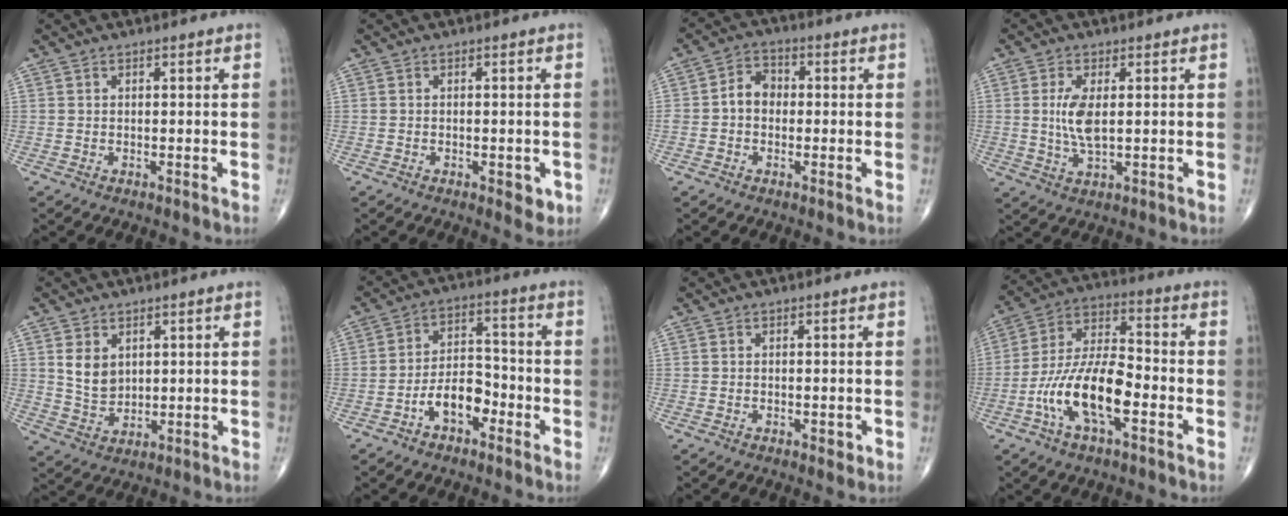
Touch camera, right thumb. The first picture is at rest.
{"total": 2.9, "force": [-1.0, 1.4, 2.3], "torque": [-0.019, -0.004, -0.011]}
{"total": 5.2, "force": [-0.4, 4.1, 3.1], "torque": [-0.038, 0.021, -0.018]}
{"total": 5.8, "force": [0.6, 2.3, 5.3], "torque": [-0.111, -0.009, 0.014]}
{"total": 5.6, "force": [1.9, 4.1, 3.4], "torque": [-0.046, -0.019, 0.045]}
{"total": 8.0, "force": [-4.0, 4.5, 5.2], "torque": [-0.070, 0.040, -0.076]}
{"total": 1.1, "force": [-0.5, 0.6, 0.8], "torque": [-0.010, -0.003, -0.007]}
{"total": 15.3, "force": [-5.4, 6.3, 12.9], "torque": [-0.243, 0.040, -0.102]}